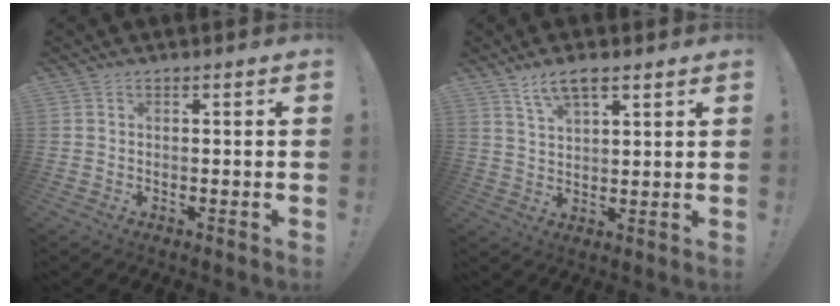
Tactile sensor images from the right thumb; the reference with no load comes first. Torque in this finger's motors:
{"motor_torque": [-0.33, 0.32, -0.20, 0.01, 0.15]}